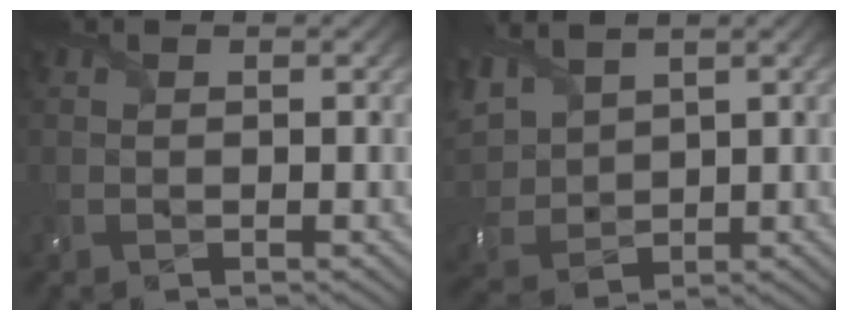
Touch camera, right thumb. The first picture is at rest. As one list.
[{"total": 7.1, "force": [3.8, 4.0, 4.5], "torque": [-0.147, 0.011, 0.072]}]